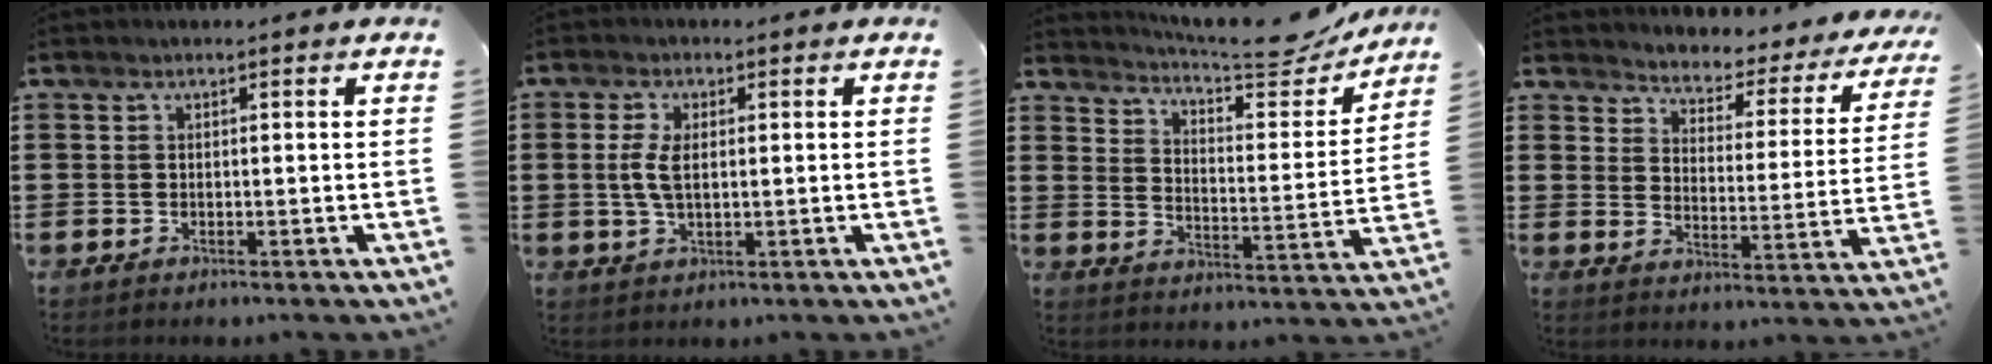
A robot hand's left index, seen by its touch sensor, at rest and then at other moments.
{"total": 4.4, "force": [0.4, 2.0, 3.9], "torque": [-0.101, -0.002, -0.002]}
{"total": 8.1, "force": [7.6, 0.5, 2.8], "torque": [-0.061, -0.054, 0.129]}
{"total": 2.9, "force": [2.9, 0.5, 0.1], "torque": [-0.027, -0.032, 0.040]}